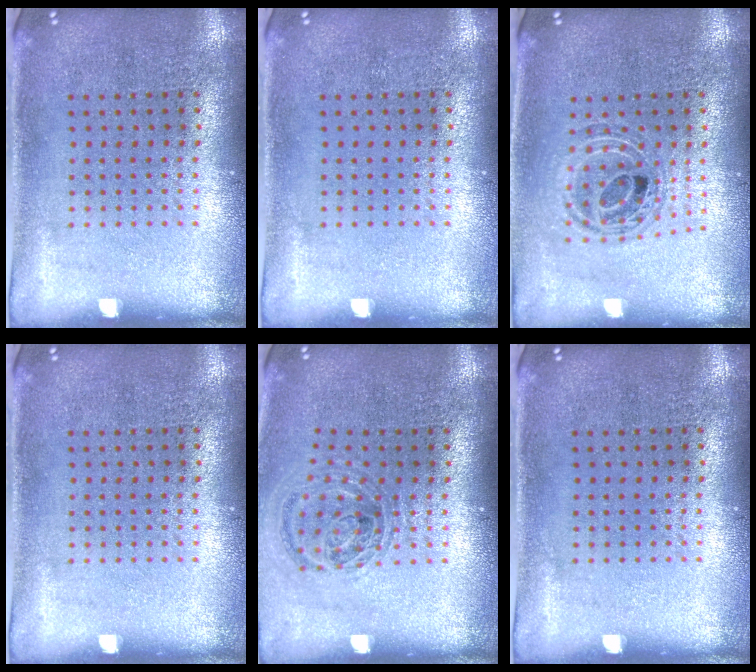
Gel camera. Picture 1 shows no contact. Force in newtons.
{"total": 0.0}
{"total": 0.9, "press": 0.9, "slide": 0.2}
{"total": 0.0}
{"total": 0.9, "press": 0.9, "slide": 0.3}
{"total": 0.0}